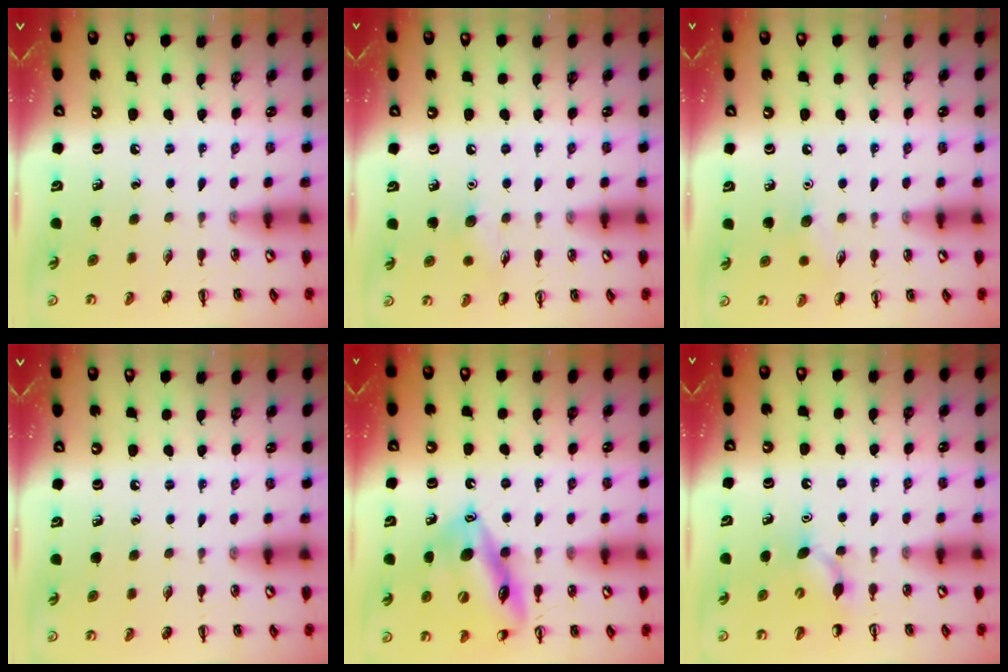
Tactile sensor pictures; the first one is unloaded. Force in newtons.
{"total": 6.2, "press": 6.1, "slide": 1.4}
{"total": 6.1, "press": 5.8, "slide": 2.0}
{"total": 0.0}
{"total": 15.4, "press": 15.4, "slide": 1.3}
{"total": 4.6, "press": 4.3, "slide": 1.5}